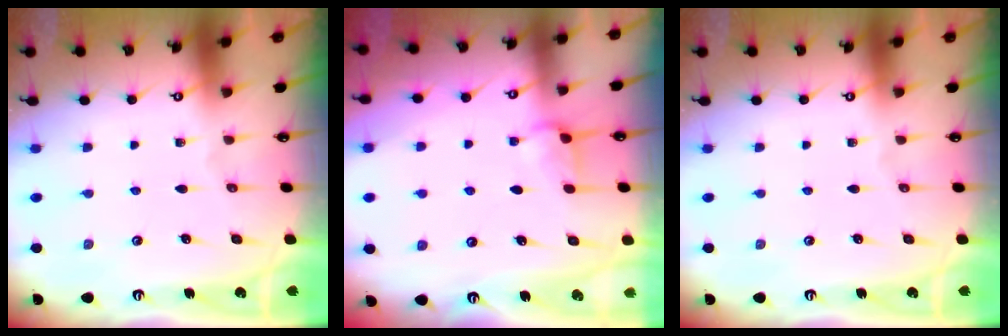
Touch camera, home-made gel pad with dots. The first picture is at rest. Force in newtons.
{"total": 2.5, "press": 2.5, "slide": 0.6}
{"total": 0.0}